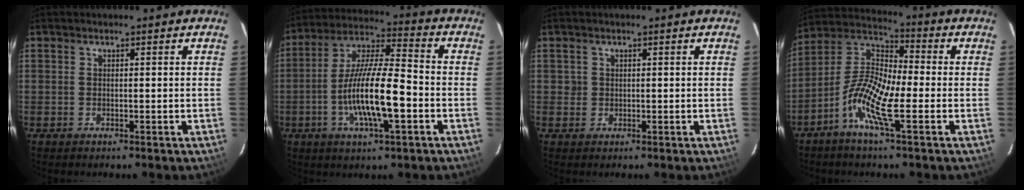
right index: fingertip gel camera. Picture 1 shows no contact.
{"total": 14.7, "force": [-4.2, 3.1, 13.8], "torque": [-0.266, -0.005, -0.080]}
{"total": 1.2, "force": [0.1, 1.2, -0.1], "torque": [0.006, 0.002, 0.003]}
{"total": 11.1, "force": [-4.5, 2.7, 9.8], "torque": [-0.208, 0.005, -0.102]}